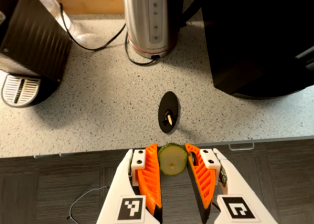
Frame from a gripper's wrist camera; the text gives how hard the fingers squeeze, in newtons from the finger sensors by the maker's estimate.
{"total": 7.7, "left": 7.5, "right": 7.8}